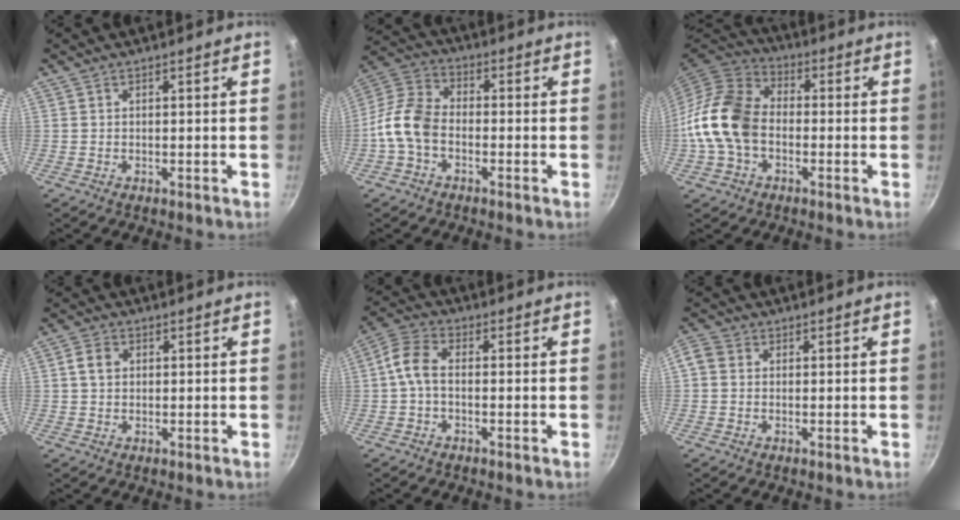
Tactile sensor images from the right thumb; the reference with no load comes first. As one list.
[{"total": 9.2, "force": [-2.9, 6.1, 6.2], "torque": [-0.118, 0.038, -0.077]}, {"total": 14.2, "force": [-2.3, 10.2, 9.6], "torque": [-0.158, 0.033, -0.061]}, {"total": 3.4, "force": [0.6, 2.7, 2.0], "torque": [-0.027, 0.007, 0.009]}, {"total": 5.6, "force": [-0.9, 3.2, 4.5], "torque": [-0.102, 0.026, -0.031]}, {"total": 3.3, "force": [0.3, 2.9, 1.5], "torque": [-0.028, 0.007, -0.009]}]